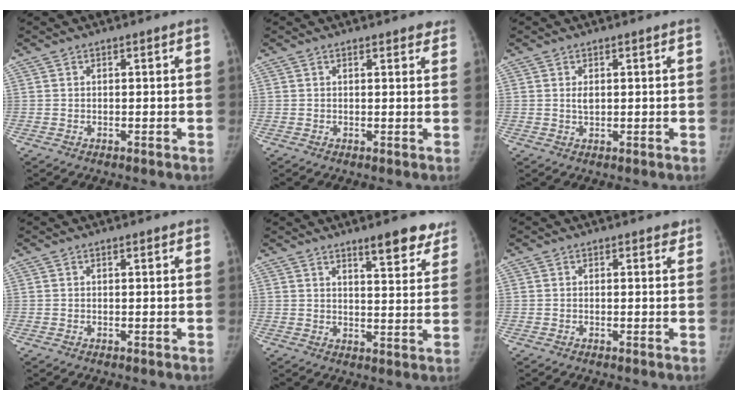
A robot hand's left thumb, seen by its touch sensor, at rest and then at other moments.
{"total": 3.1, "force": [2.5, 1.1, 1.3], "torque": [0.003, -0.005, 0.023]}
{"total": 1.8, "force": [0.6, 0.9, 1.4], "torque": [-0.024, -0.004, 0.013]}
{"total": 0.8, "force": [0.6, 0.3, 0.5], "torque": [-0.008, -0.001, 0.006]}
{"total": 9.4, "force": [7.0, 2.5, 5.7], "torque": [-0.041, -0.043, 0.093]}
{"total": 1.1, "force": [0.8, 0.6, 0.4], "torque": [0.007, -0.004, 0.004]}